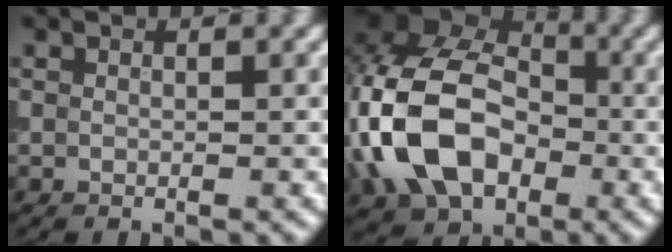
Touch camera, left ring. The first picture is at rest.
{"total": 12.5, "force": [-2.8, 8.8, 8.5], "torque": [-0.197, 0.001, -0.067]}